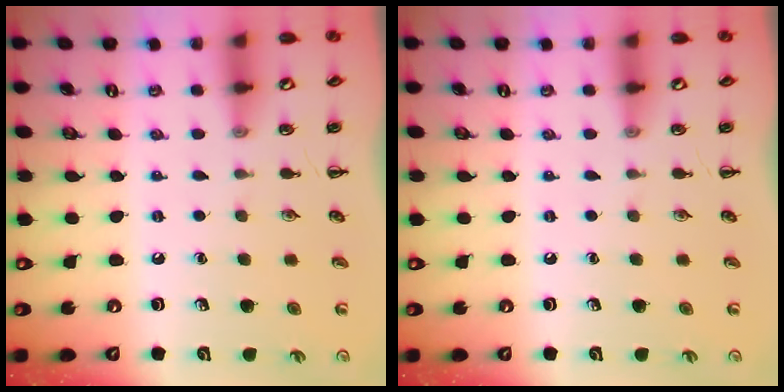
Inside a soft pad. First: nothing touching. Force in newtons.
{"total": 0.0}